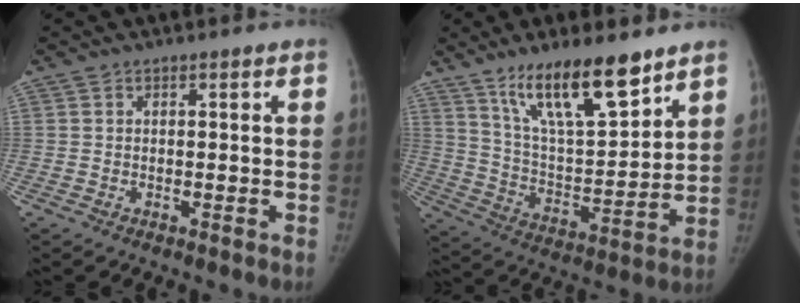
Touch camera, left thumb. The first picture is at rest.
{"total": 17.9, "force": [12.3, 4.9, 12.0], "torque": [-0.176, -0.071, 0.227]}